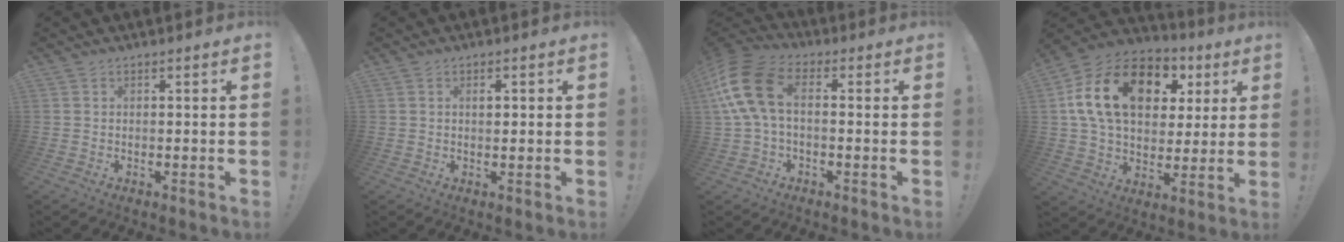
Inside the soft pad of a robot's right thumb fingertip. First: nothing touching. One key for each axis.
{"total": 1.0, "fx": 0.3, "fy": 0.5, "fz": 0.8, "tx": -0.002, "ty": -0.004, "tz": 0.002}
{"total": 13.7, "fx": 1.8, "fy": 8.3, "fz": 10.7, "tx": -0.230, "ty": 0.015, "tz": 0.036}
{"total": 21.9, "fx": 7.1, "fy": 14.4, "fz": 14.8, "tx": -0.261, "ty": -0.013, "tz": 0.129}